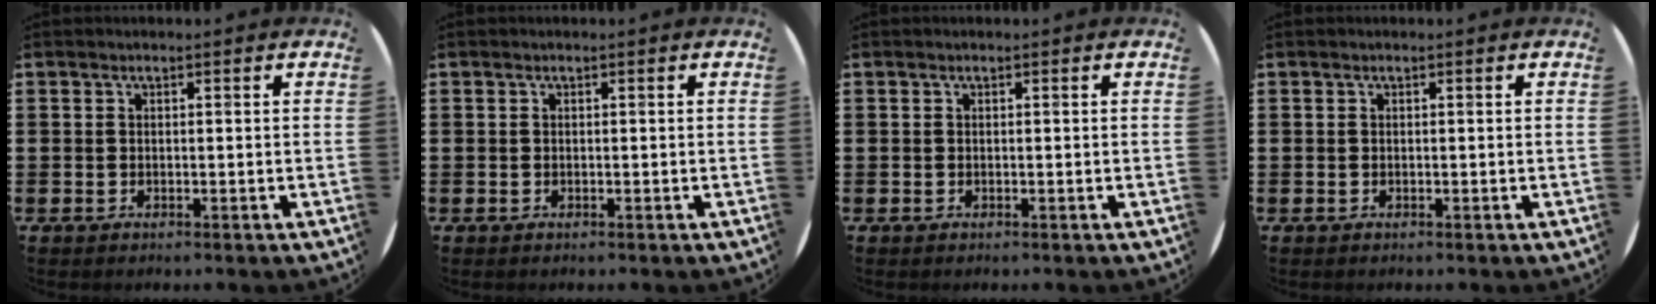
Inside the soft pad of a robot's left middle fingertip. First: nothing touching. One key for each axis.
{"total": 0.0}
{"total": 0.0}
{"total": 0.0}